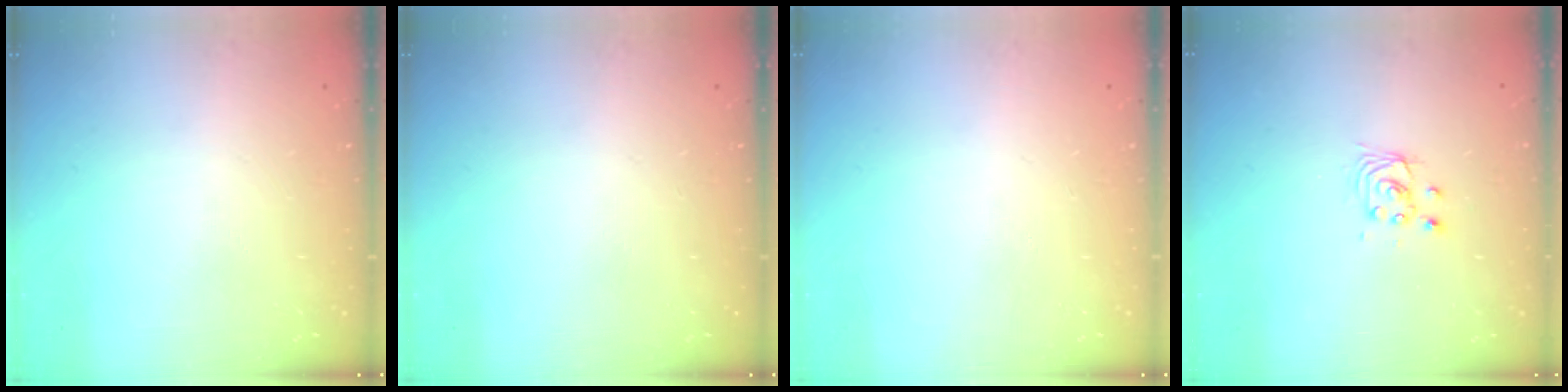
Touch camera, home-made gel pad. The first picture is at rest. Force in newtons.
{"total": 0.0}
{"total": 0.0}
{"total": 2.7, "press": 2.7, "slide": 0.2}